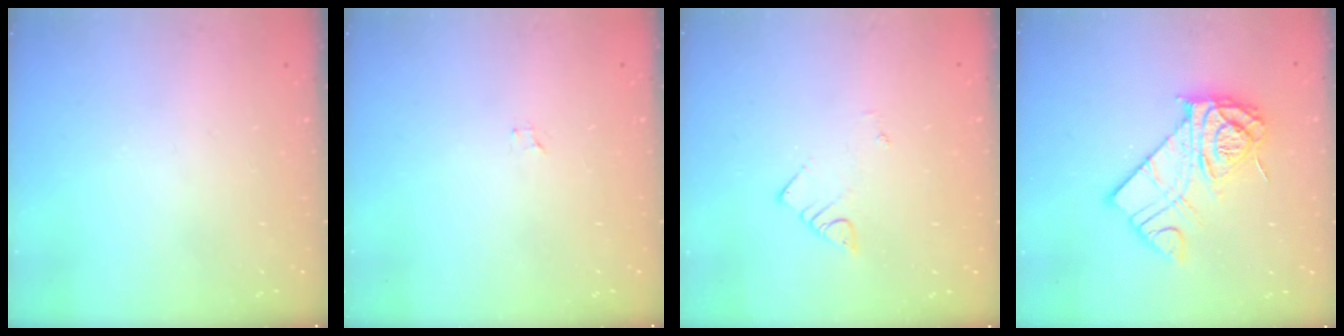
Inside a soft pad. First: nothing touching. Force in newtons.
{"total": 0.6, "press": 0.6, "slide": 0.1}
{"total": 2.6, "press": 2.6, "slide": 0.2}
{"total": 12.0, "press": 12.0, "slide": 0.8}